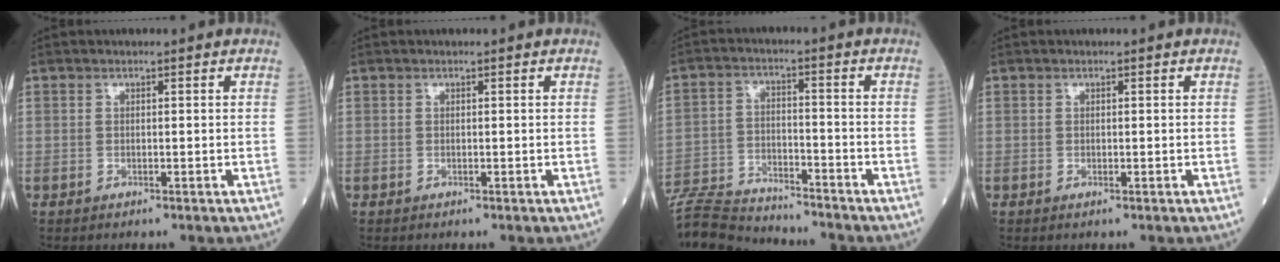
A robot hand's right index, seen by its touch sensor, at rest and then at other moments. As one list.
[{"total": 0.0}, {"total": 12.9, "force": [-12.6, 0.9, 2.7], "torque": [-0.050, 0.005, -0.217]}, {"total": 0.0}]